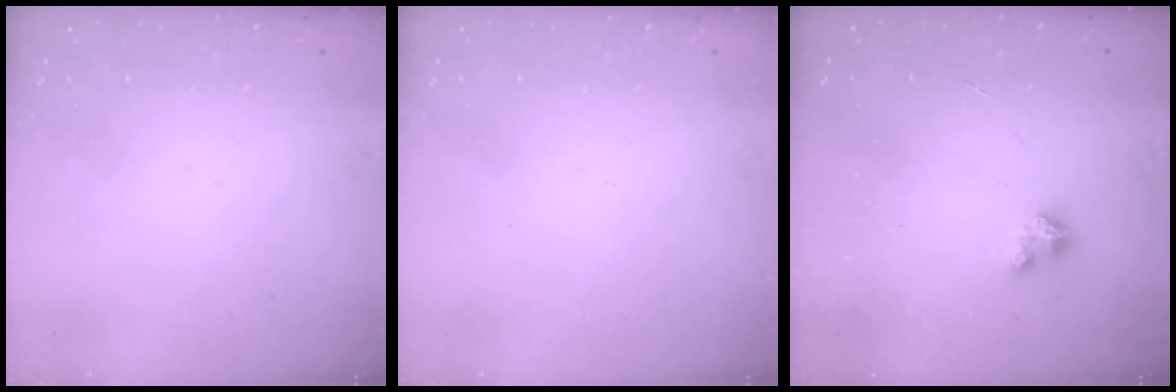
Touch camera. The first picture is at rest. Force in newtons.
{"total": 0.0}
{"total": 2.3, "press": 2.3, "slide": 0.2}